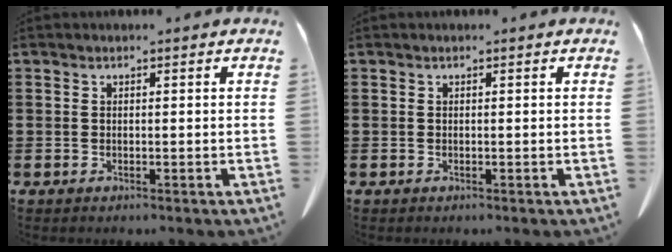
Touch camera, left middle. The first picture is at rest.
{"total": 0.0}